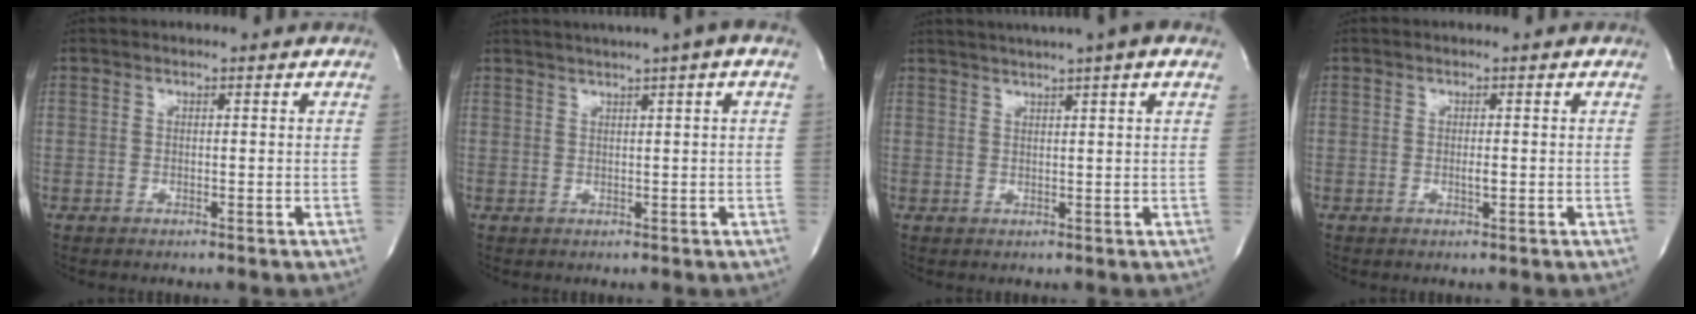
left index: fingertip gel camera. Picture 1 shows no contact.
{"total": 6.6, "force": [4.5, -0.7, 4.9], "torque": [-0.077, 0.028, 0.059]}
{"total": 9.1, "force": [6.9, -0.2, 6.0], "torque": [-0.100, 0.032, 0.084]}
{"total": 0.9, "force": [-0.2, 0.2, 0.9], "torque": [-0.015, -0.002, -0.002]}